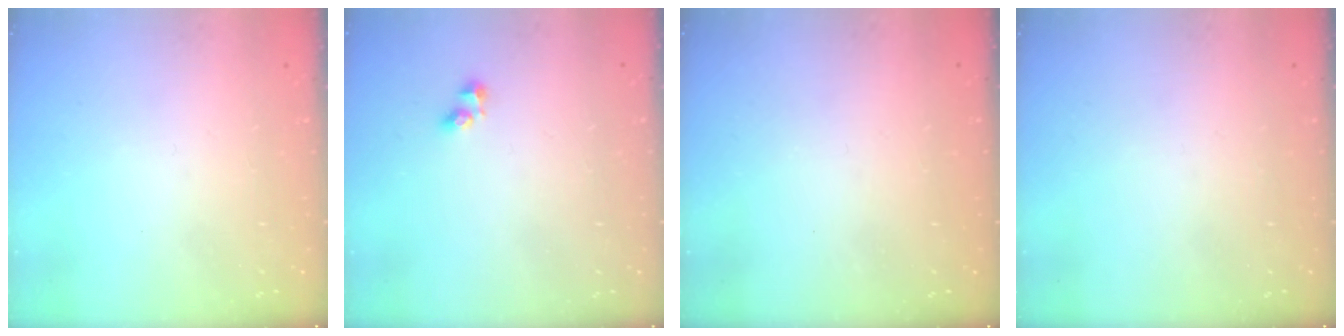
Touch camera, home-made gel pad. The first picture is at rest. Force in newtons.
{"total": 3.0, "press": 2.7, "slide": 1.3}
{"total": 0.8, "press": 0.7, "slide": 0.3}
{"total": 0.0}